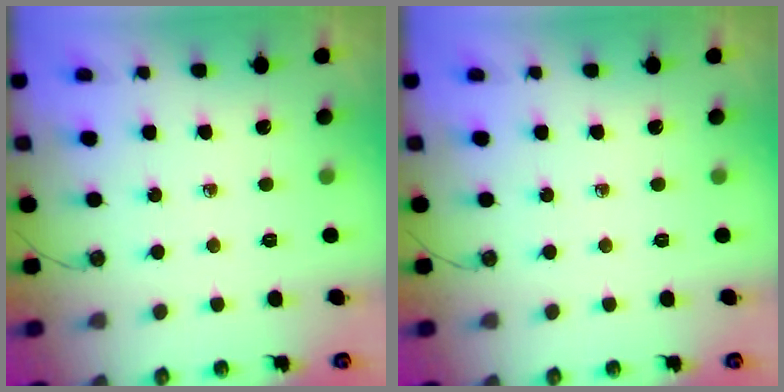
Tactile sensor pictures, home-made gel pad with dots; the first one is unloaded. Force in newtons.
{"total": 0.0}